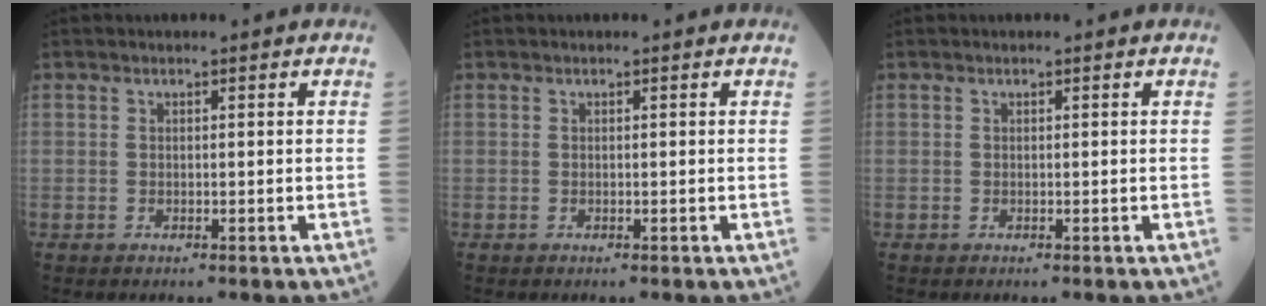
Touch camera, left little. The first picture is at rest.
{"total": 0.0}
{"total": 0.0}